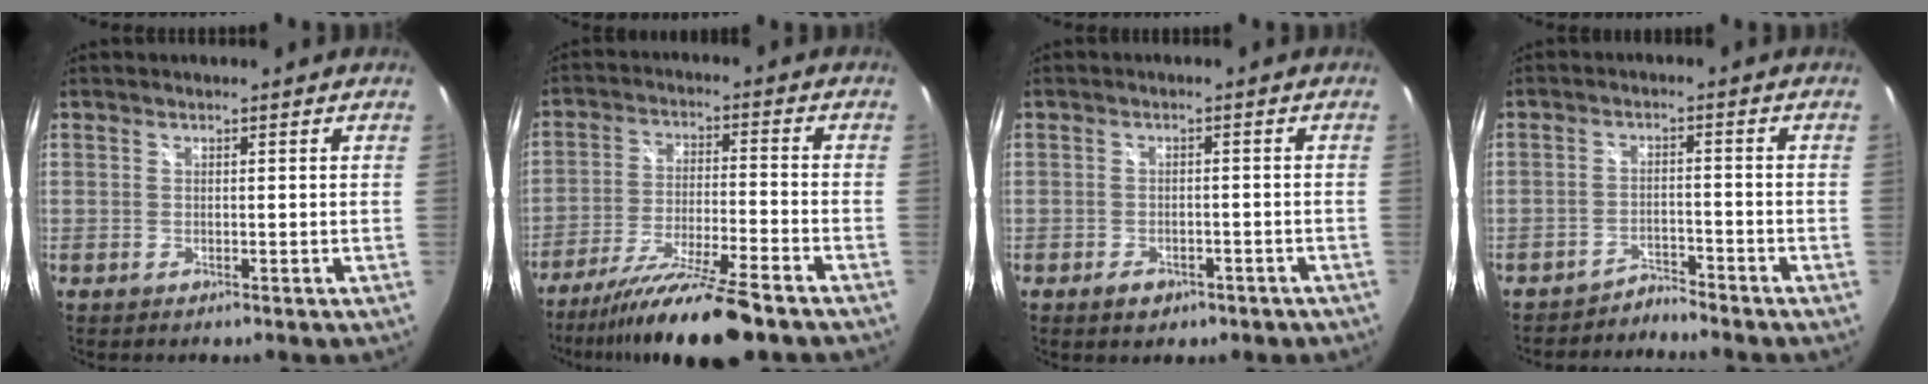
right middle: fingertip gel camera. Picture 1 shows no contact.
{"total": 15.6, "force": [-12.7, 0.5, 9.0], "torque": [-0.175, -0.025, -0.213]}
{"total": 4.1, "force": [-2.5, 2.6, 2.0], "torque": [-0.040, 0.004, -0.025]}
{"total": 3.1, "force": [-3.1, -0.1, -0.3], "torque": [0.002, 0.004, -0.054]}